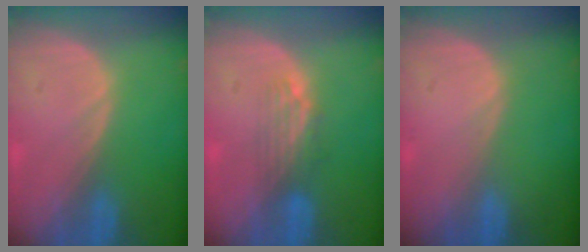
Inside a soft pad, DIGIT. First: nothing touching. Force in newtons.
{"total": 3.3, "press": 2.8, "slide": 1.6}
{"total": 0.0}